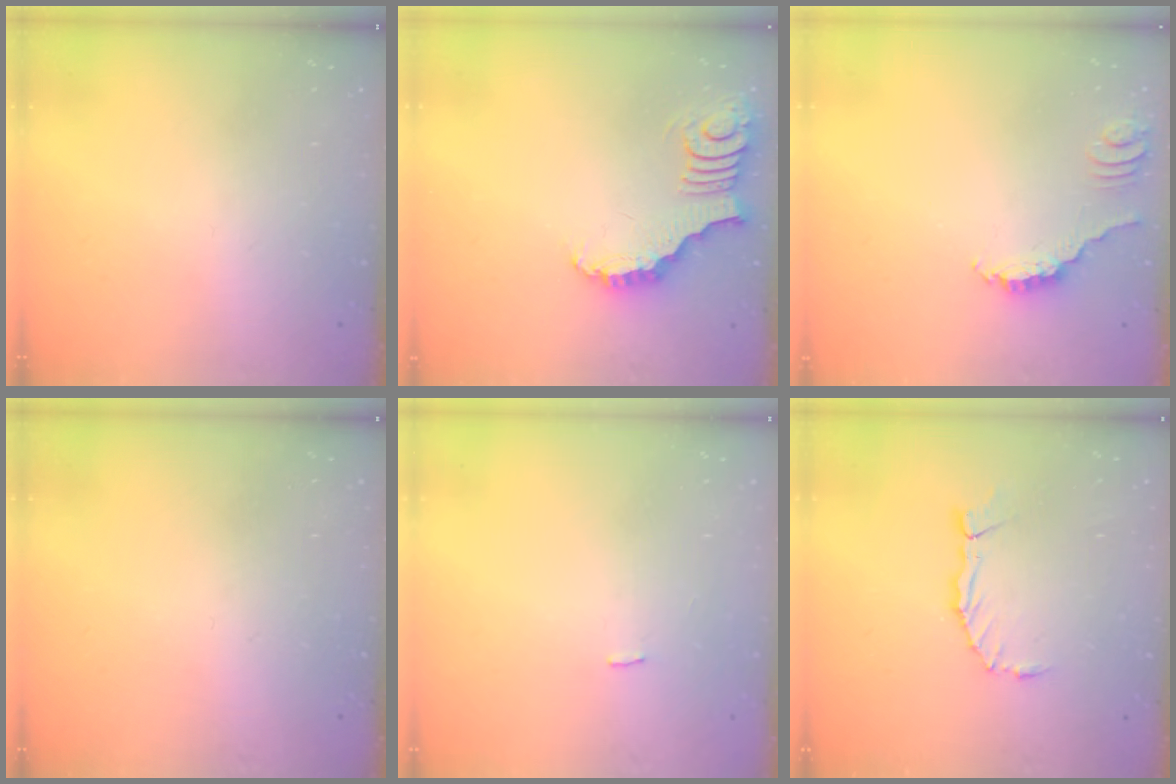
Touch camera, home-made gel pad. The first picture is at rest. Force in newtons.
{"total": 3.5, "press": 3.5, "slide": 0.5}
{"total": 2.3, "press": 2.3, "slide": 0.2}
{"total": 0.0}
{"total": 1.5, "press": 1.4, "slide": 0.3}
{"total": 2.8, "press": 2.8, "slide": 0.2}